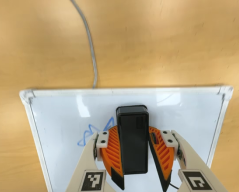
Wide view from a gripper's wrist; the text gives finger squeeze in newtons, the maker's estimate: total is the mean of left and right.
{"total": 10.5, "left": 12.1, "right": 8.9}